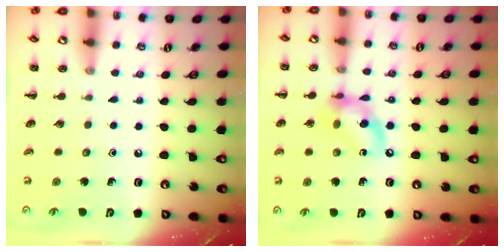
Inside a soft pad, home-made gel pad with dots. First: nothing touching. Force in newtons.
{"total": 11.8, "press": 11.6, "slide": 2.4}